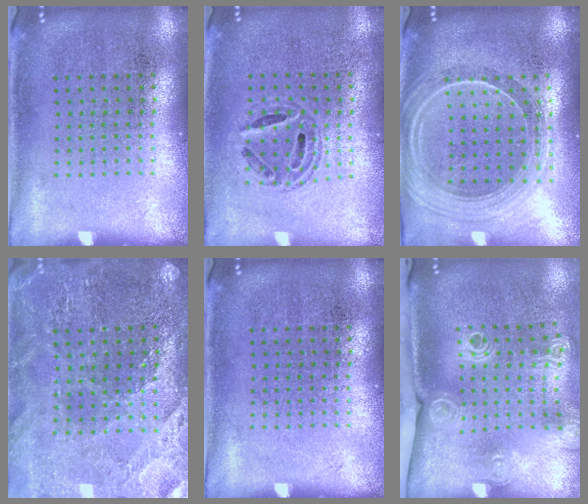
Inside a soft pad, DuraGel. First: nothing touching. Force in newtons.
{"total": 0.8, "press": 0.8, "slide": 0.2}
{"total": 2.4, "press": 2.0, "slide": 1.2}
{"total": 2.4, "press": 2.3, "slide": 0.2}
{"total": 0.0}
{"total": 2.0, "press": 1.5, "slide": 1.4}